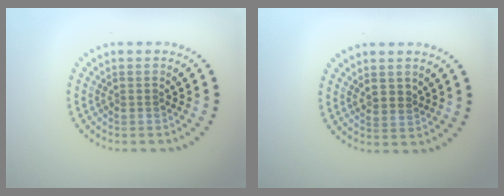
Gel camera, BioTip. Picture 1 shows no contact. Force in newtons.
{"total": 1.1, "press": 1.0, "slide": 0.5}